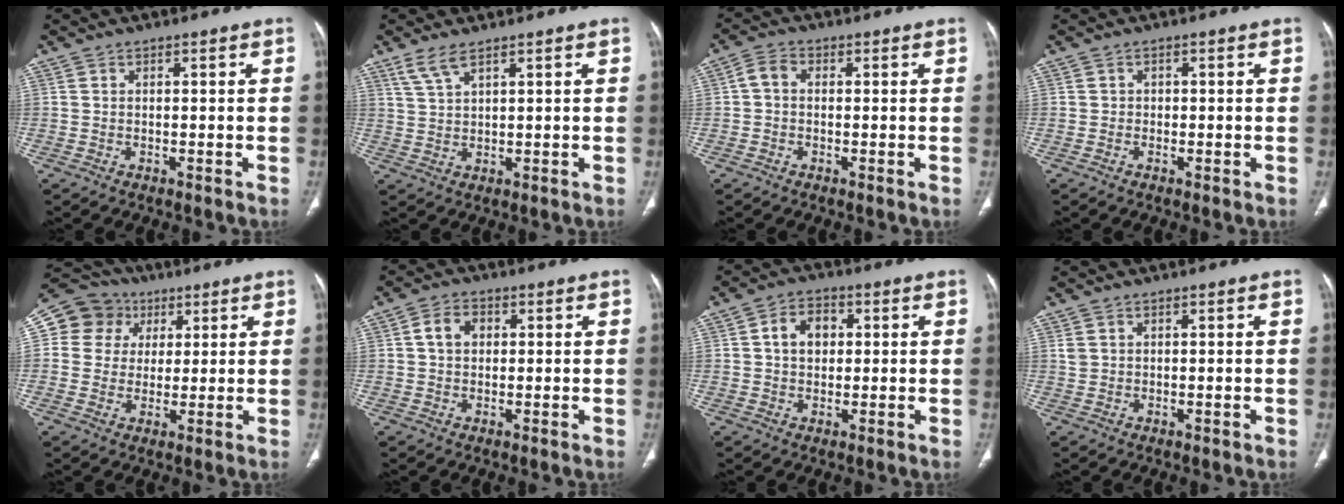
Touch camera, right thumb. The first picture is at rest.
{"total": 3.9, "force": [2.7, 1.6, 2.3], "torque": [-0.048, -0.003, 0.063]}
{"total": 3.2, "force": [0.1, 2.4, 2.2], "torque": [-0.036, 0.009, -0.007]}
{"total": 0.6, "force": [-0.2, 0.6, 0.0], "torque": [0.009, 0.005, -0.008]}
{"total": 11.1, "force": [3.2, 10.2, 2.7], "torque": [-0.028, 0.016, 0.050]}
{"total": 4.3, "force": [0.9, 3.3, 2.6], "torque": [-0.039, 0.010, 0.011]}
{"total": 6.1, "force": [1.1, 4.6, 3.9], "torque": [-0.047, 0.011, 0.014]}
{"total": 1.3, "force": [0.6, 1.0, 0.6], "torque": [-0.007, -0.003, 0.013]}